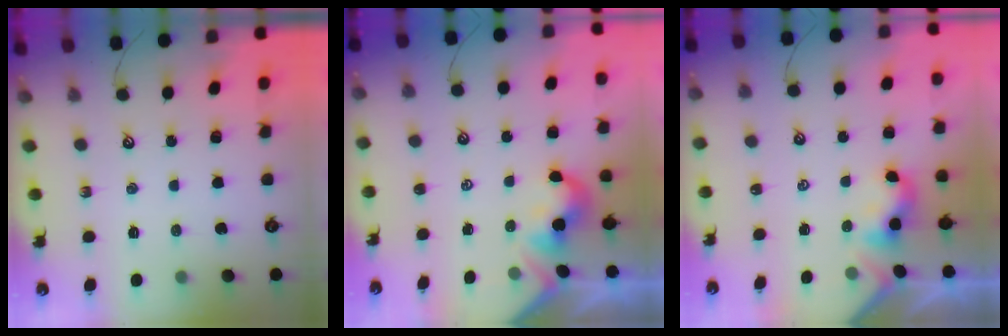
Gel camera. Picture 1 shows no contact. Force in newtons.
{"total": 2.1, "press": 2.0, "slide": 0.5}
{"total": 2.2, "press": 2.2, "slide": 0.2}